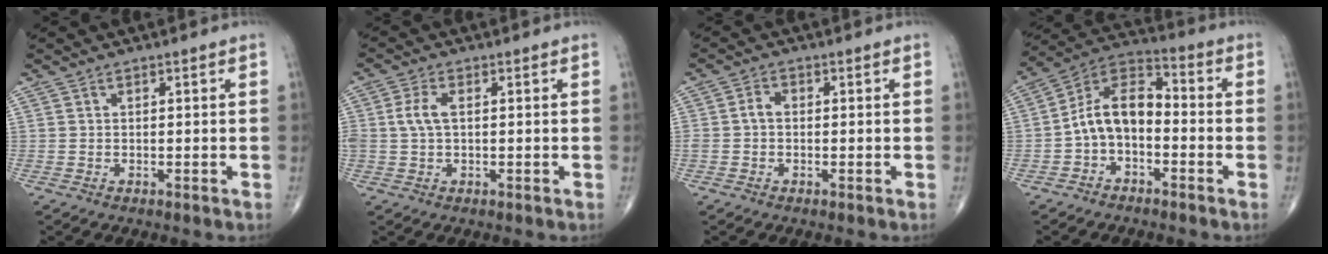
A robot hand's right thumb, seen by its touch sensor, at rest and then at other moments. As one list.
[{"total": 4.0, "force": [0.4, 2.2, 3.4], "torque": [-0.081, 0.006, 0.006]}, {"total": 2.1, "force": [-0.2, 1.5, 1.4], "torque": [-0.022, 0.007, -0.009]}, {"total": 10.4, "force": [-2.3, 6.5, 7.9], "torque": [-0.125, 0.049, -0.058]}]